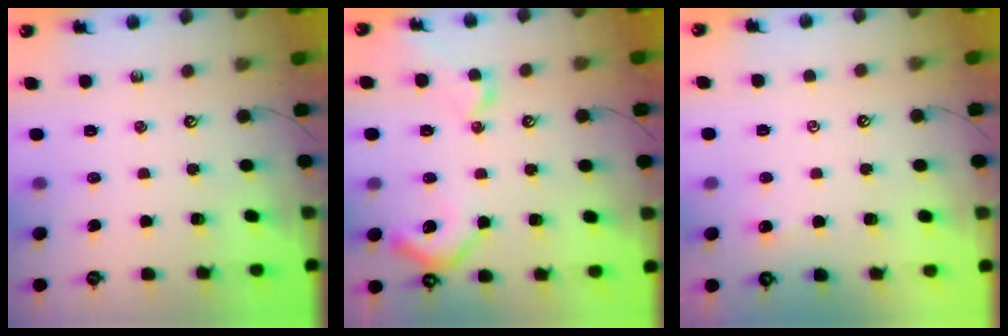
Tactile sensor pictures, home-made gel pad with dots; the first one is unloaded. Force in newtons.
{"total": 7.9, "press": 7.8, "slide": 1.1}
{"total": 1.5, "press": 1.4, "slide": 0.4}